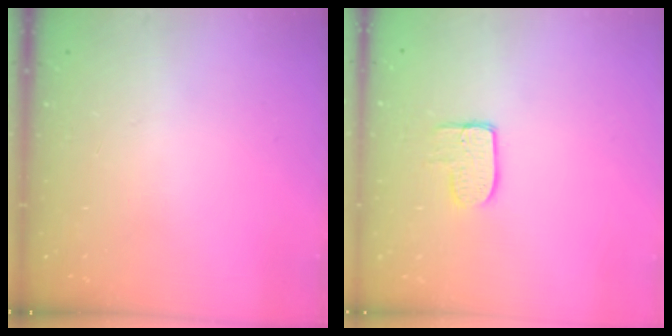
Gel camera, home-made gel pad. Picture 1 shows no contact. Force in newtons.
{"total": 7.4, "press": 7.4, "slide": 0.2}